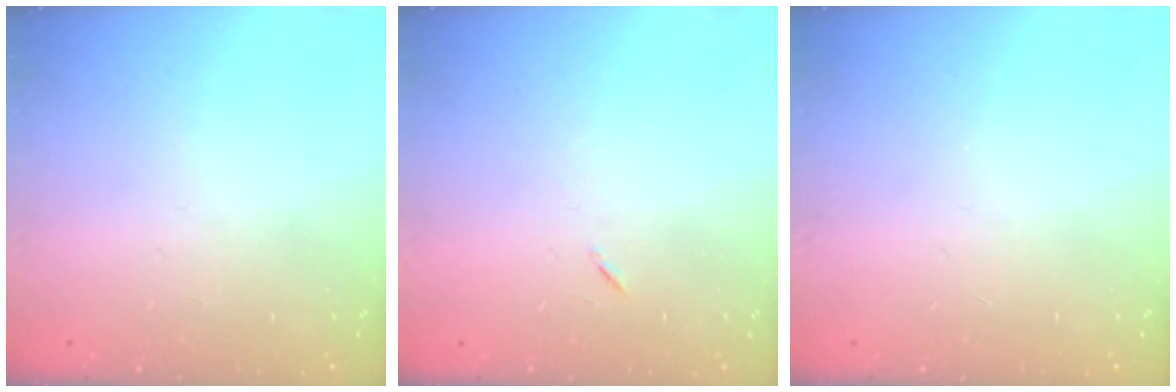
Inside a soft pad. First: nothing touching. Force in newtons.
{"total": 4.9, "press": 4.5, "slide": 1.9}
{"total": 0.0}